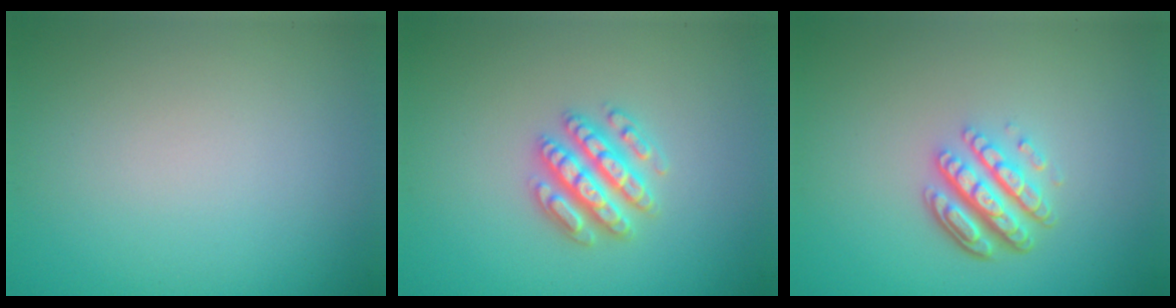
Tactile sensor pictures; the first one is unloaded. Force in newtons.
{"total": 4.3, "press": 4.2, "slide": 0.7}
{"total": 4.6, "press": 3.4, "slide": 3.2}